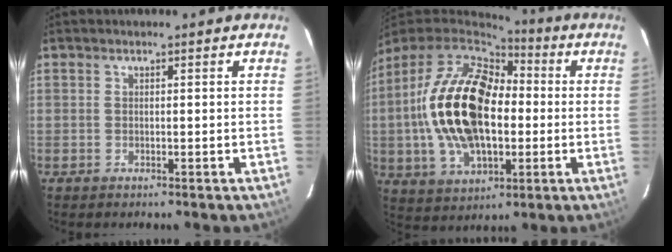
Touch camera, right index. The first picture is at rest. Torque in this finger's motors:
{"motor_torque": [2.14, 0.00, 1.05, 0.21]}